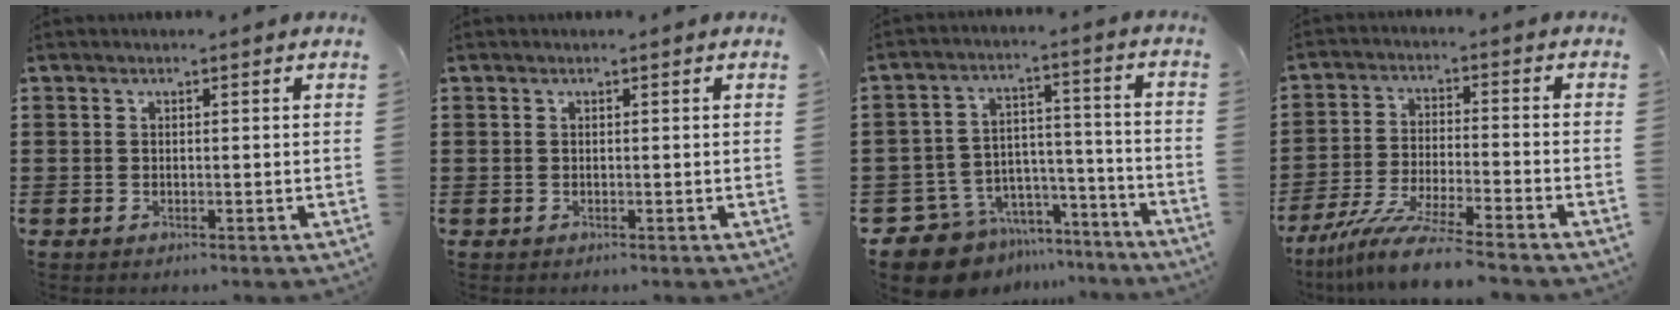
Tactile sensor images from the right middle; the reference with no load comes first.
{"total": 0.0}
{"total": 10.6, "force": [-9.5, 4.4, 1.8], "torque": [-0.050, 0.031, -0.182]}
{"total": 9.0, "force": [-7.9, -0.4, 4.5], "torque": [-0.086, -0.007, -0.151]}